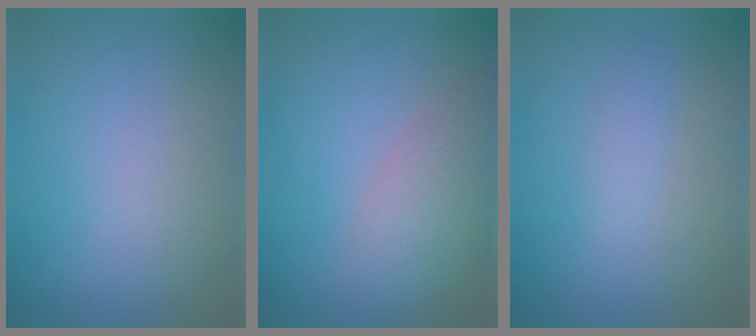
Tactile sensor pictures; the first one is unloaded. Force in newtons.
{"total": 4.2, "press": 4.2, "slide": 0.3}
{"total": 1.3, "press": 1.3, "slide": 0.1}